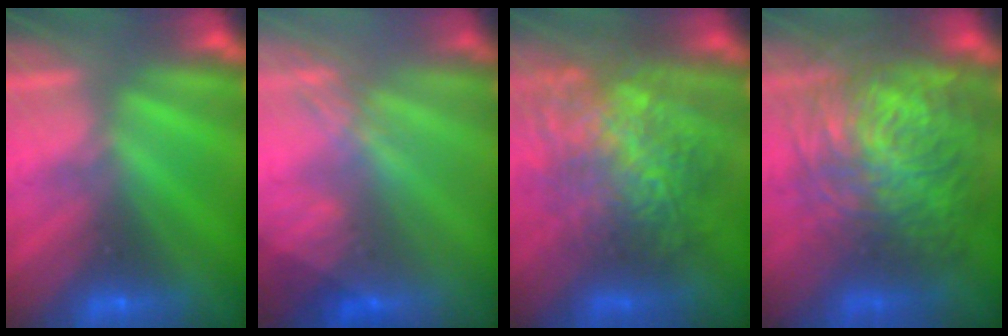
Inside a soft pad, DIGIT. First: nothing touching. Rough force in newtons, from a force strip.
{"total": 2.9}
{"total": 7.6}
{"total": 8.2}